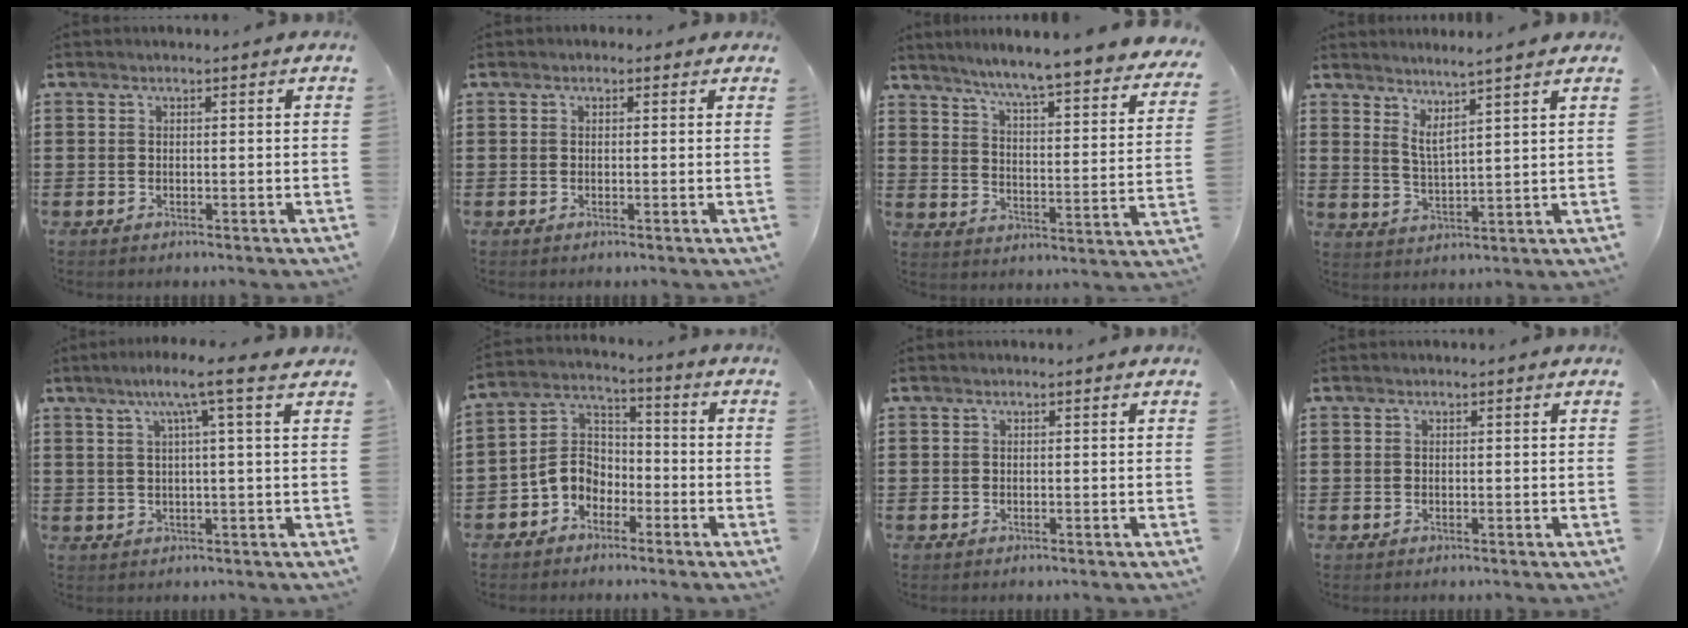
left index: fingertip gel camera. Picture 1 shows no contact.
{"total": 0.7, "force": [0.1, 0.7, 0.3], "torque": [-0.008, 0.006, 0.001]}
{"total": 5.3, "force": [4.7, -1.0, 2.2], "torque": [-0.060, -0.048, 0.067]}
{"total": 3.8, "force": [3.1, -0.2, 2.1], "torque": [-0.052, -0.014, 0.053]}
{"total": 6.3, "force": [4.1, 0.2, 4.8], "torque": [-0.097, -0.008, 0.066]}
{"total": 5.8, "force": [-3.0, 4.4, 2.4], "torque": [-0.074, 0.003, -0.069]}
{"total": 0.0}
{"total": 0.0}